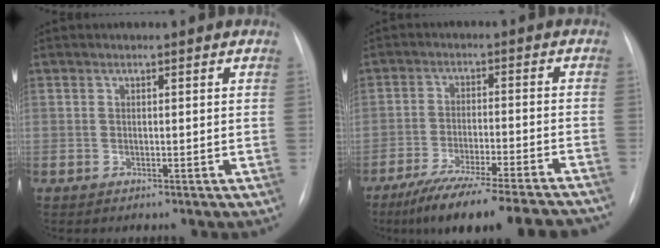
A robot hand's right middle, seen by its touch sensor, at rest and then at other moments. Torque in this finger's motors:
{"motor_torque": [1.10, -1.04, 0.26, 0.09]}